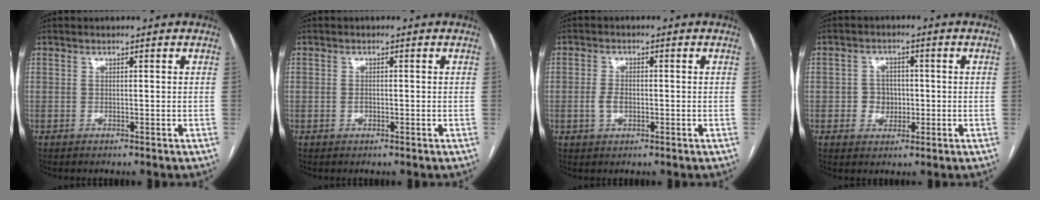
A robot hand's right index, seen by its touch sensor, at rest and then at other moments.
{"total": 1.0, "force": [-0.4, 0.7, 0.7], "torque": [-0.015, 0.001, -0.005]}
{"total": 3.0, "force": [-0.7, 1.8, 2.3], "torque": [-0.051, 0.004, -0.013]}
{"total": 3.9, "force": [-0.6, 3.5, 1.7], "torque": [-0.023, 0.011, -0.005]}